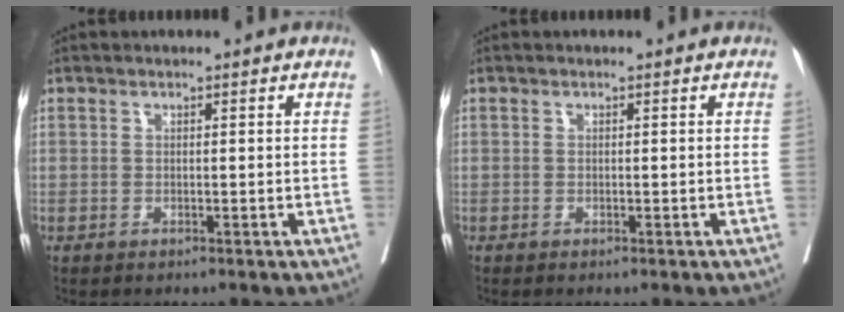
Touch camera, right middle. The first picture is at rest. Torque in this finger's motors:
{"motor_torque": [-0.28, -0.40, -0.07, -0.02]}